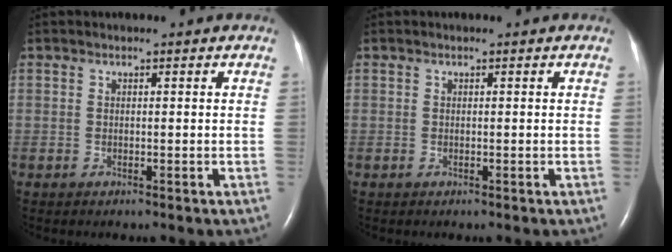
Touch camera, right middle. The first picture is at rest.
{"total": 0.0}